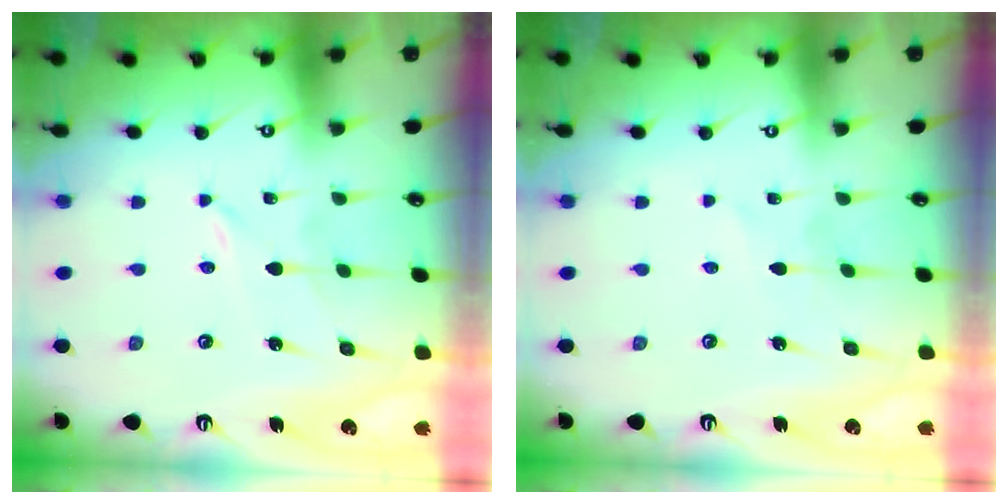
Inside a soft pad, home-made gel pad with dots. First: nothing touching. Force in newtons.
{"total": 1.1, "press": 1.1, "slide": 0.1}